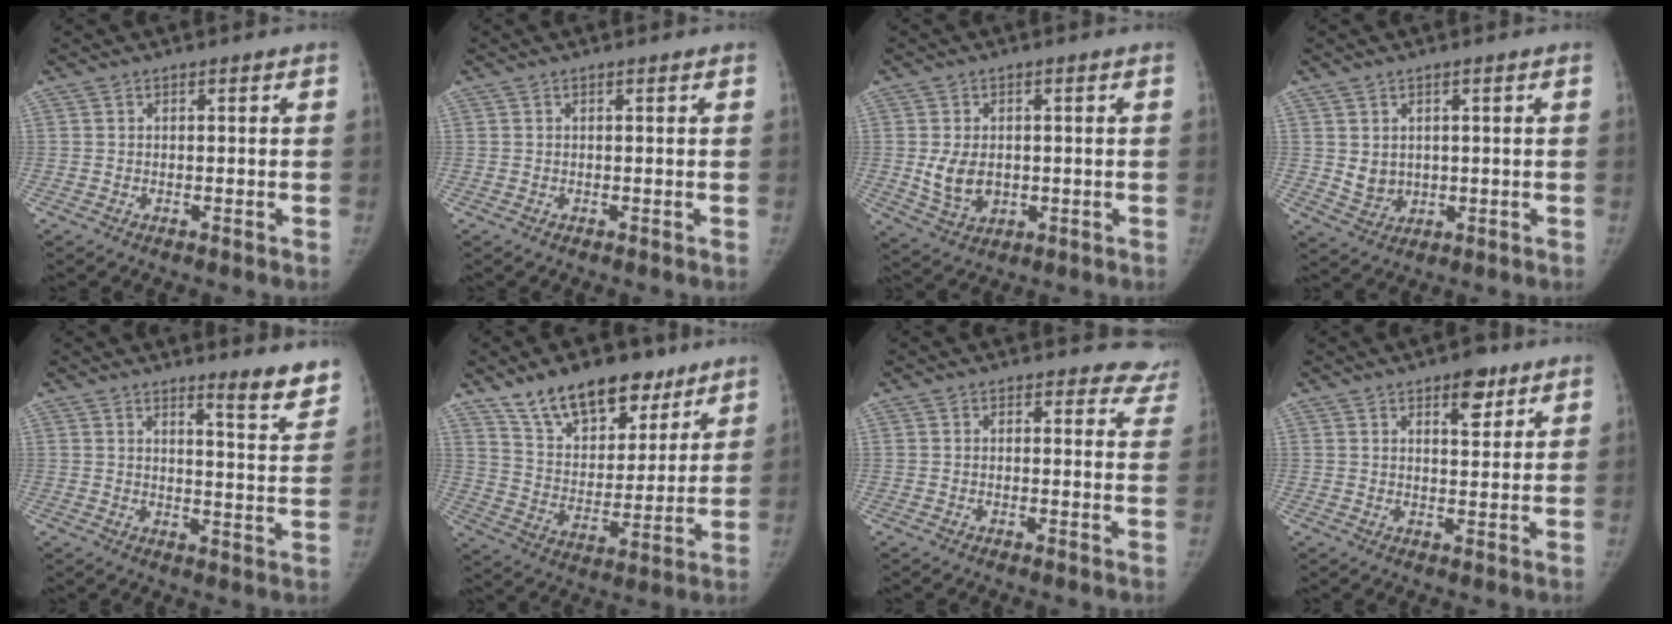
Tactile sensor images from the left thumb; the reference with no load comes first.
{"total": 0.0}
{"total": 7.0, "force": [-0.3, 5.1, 4.8], "torque": [-0.072, -0.006, 0.007]}
{"total": 4.1, "force": [0.7, 3.5, 1.9], "torque": [-0.020, -0.011, 0.026]}
{"total": 7.9, "force": [6.7, 1.1, 4.1], "torque": [-0.033, -0.058, 0.080]}
{"total": 18.0, "force": [12.6, 9.6, 8.7], "torque": [-0.088, -0.059, 0.214]}
{"total": 7.1, "force": [6.3, 3.2, -0.6], "torque": [0.069, -0.029, 0.029]}
{"total": 5.7, "force": [3.5, 2.6, 3.7], "torque": [-0.030, -0.019, 0.046]}